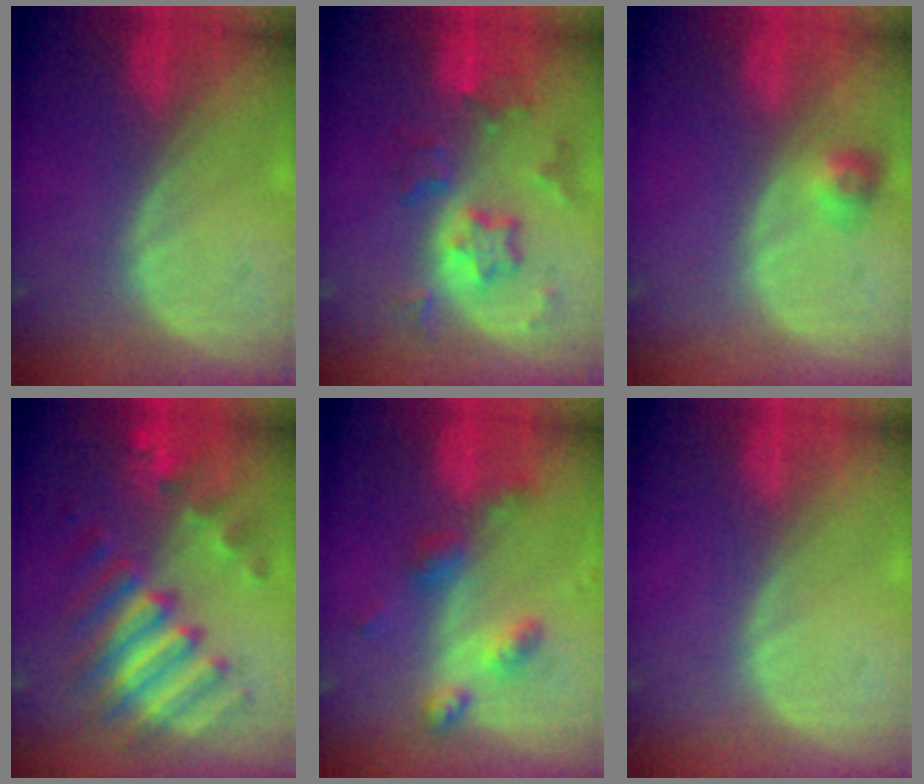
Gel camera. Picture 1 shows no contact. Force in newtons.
{"total": 7.7, "press": 6.8, "slide": 3.7}
{"total": 2.9, "press": 2.6, "slide": 1.2}
{"total": 10.3, "press": 10.3, "slide": 0.8}
{"total": 5.9, "press": 5.2, "slide": 2.8}
{"total": 0.0}